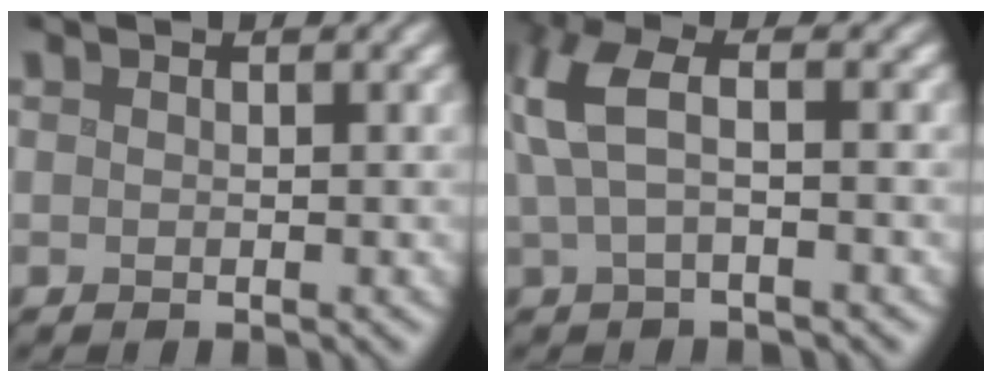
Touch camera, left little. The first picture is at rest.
{"total": 5.0, "force": [0.9, 1.9, 4.5], "torque": [-0.107, 0.012, 0.009]}